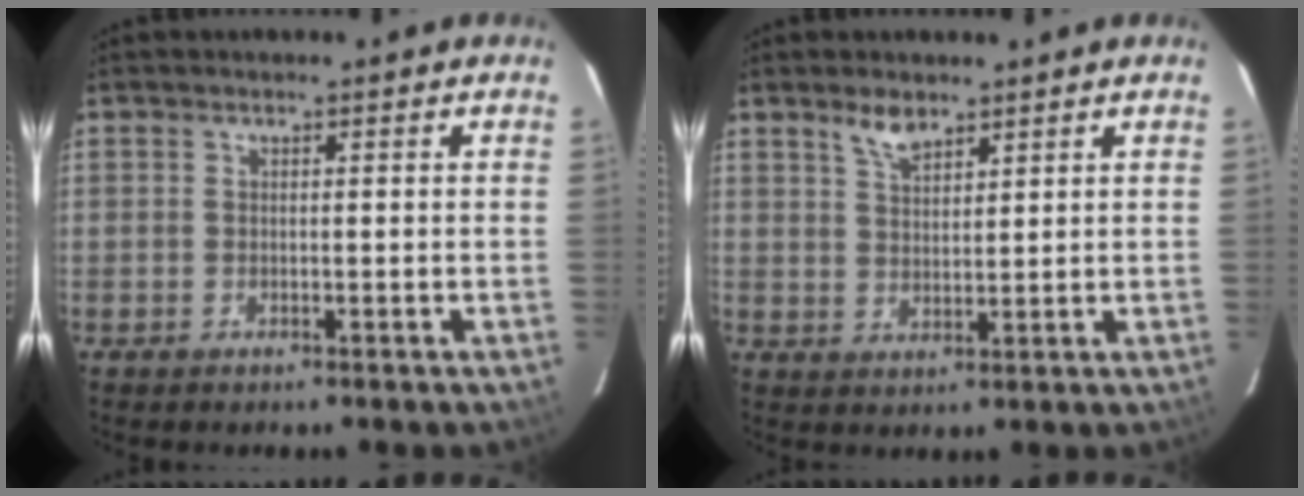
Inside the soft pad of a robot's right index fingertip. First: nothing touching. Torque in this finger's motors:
{"motor_torque": [0.04, 0.03, 0.04, 0.02]}